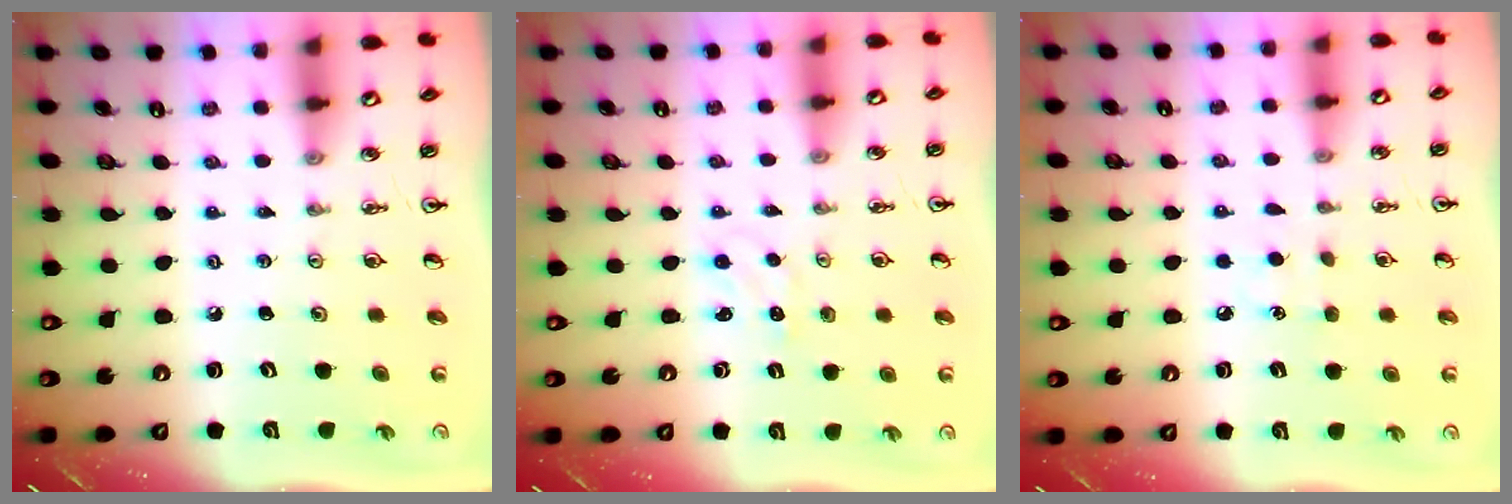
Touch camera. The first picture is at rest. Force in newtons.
{"total": 1.5, "press": 1.4, "slide": 0.3}
{"total": 4.9, "press": 4.9, "slide": 0.6}